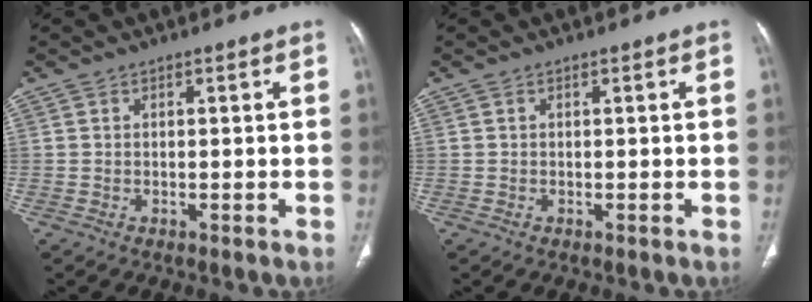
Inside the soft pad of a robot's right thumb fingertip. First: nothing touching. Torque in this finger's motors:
{"motor_torque": [-0.16, -0.09, -0.30, 0.10, -0.02]}